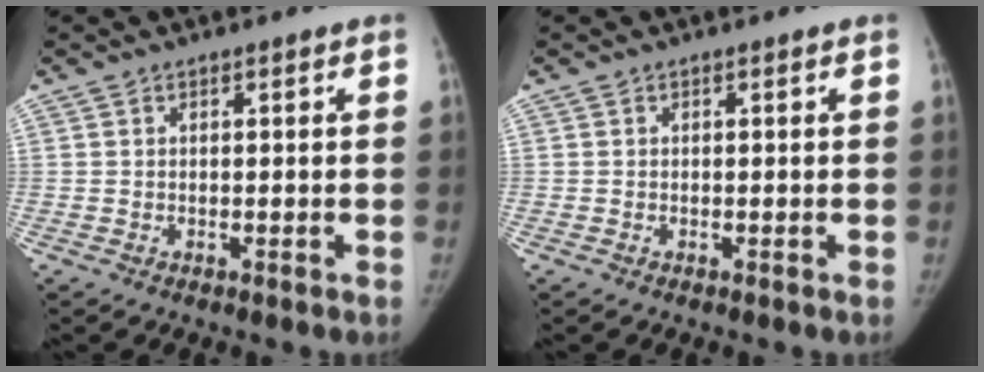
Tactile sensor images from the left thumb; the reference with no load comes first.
{"total": 0.0}